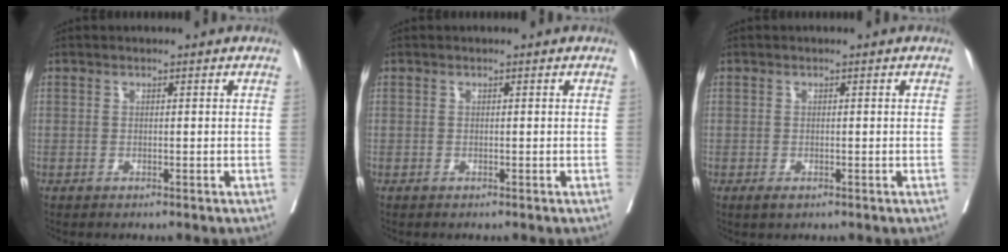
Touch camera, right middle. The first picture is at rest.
{"total": 0.0}
{"total": 1.3, "force": [-0.7, 0.6, 0.9], "torque": [-0.015, -0.002, -0.007]}